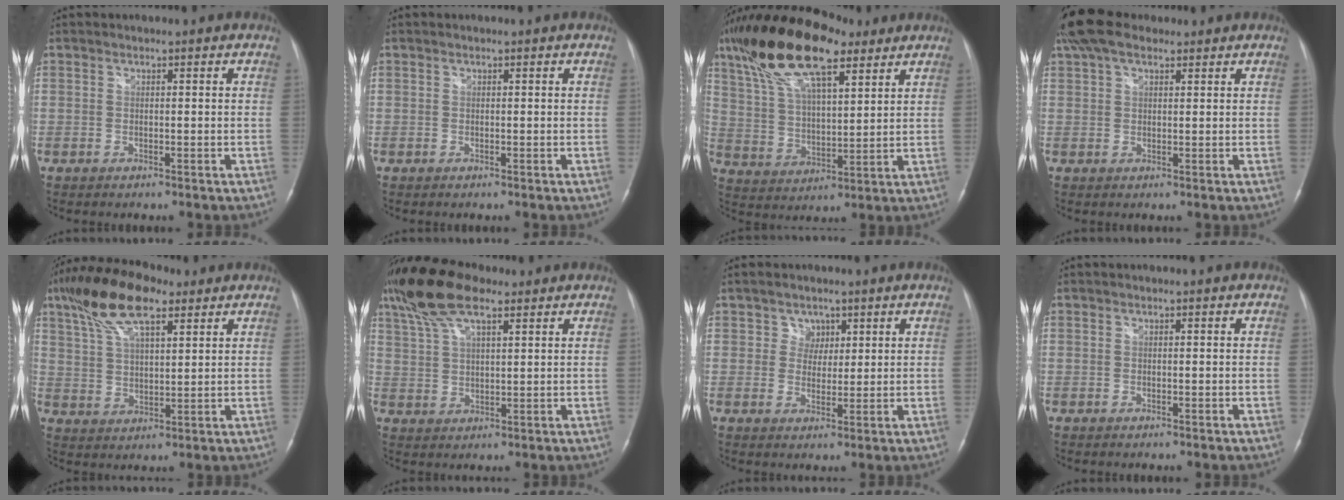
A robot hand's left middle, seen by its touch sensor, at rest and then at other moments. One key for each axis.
{"total": 0.0}
{"total": 18.2, "fx": 11.5, "fy": 6.0, "fz": 12.8, "tx": -0.258, "ty": 0.041, "tz": 0.211}
{"total": 7.3, "fx": 5.1, "fy": 3.3, "fz": 4.0, "tx": -0.090, "ty": 0.040, "tz": 0.098}
{"total": 13.1, "fx": 8.1, "fy": 4.4, "fz": 9.3, "tx": -0.186, "ty": 0.033, "tz": 0.150}
{"total": 10.8, "fx": 7.4, "fy": 3.4, "fz": 7.2, "tx": -0.150, "ty": 0.028, "tz": 0.140}
{"total": 3.2, "fx": 1.6, "fy": 2.7, "fz": 0.3, "tx": 0.001, "ty": 0.001, "tz": 0.025}
{"total": 0.0}